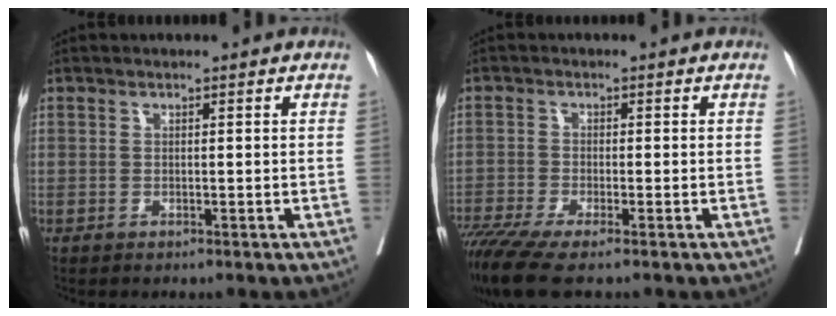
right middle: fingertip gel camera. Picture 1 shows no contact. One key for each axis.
{"total": 7.3, "fx": -5.5, "fy": 0.5, "fz": 4.8, "tx": -0.090, "ty": -0.017, "tz": -0.100}